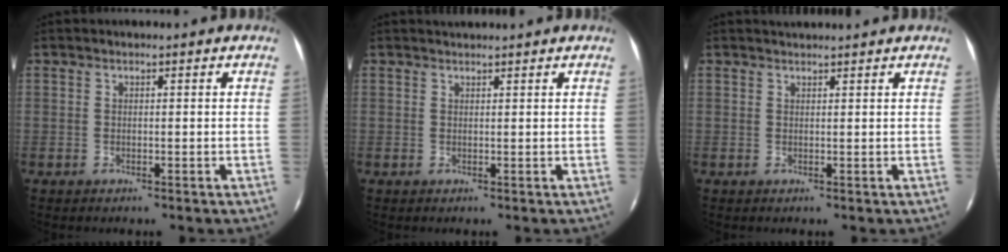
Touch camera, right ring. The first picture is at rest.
{"total": 1.0, "force": [1.0, -0.2, 0.1], "torque": [-0.009, -0.002, 0.016]}
{"total": 1.5, "force": [1.5, -0.2, 0.3], "torque": [-0.011, 0.000, 0.021]}